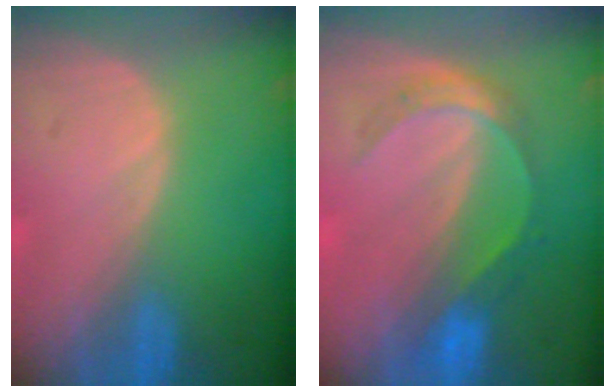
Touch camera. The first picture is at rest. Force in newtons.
{"total": 5.3, "press": 5.0, "slide": 1.7}